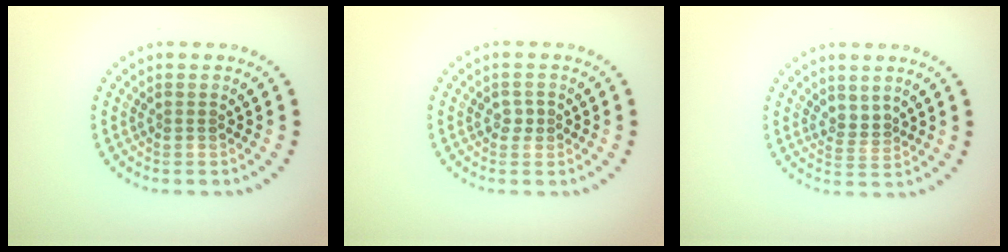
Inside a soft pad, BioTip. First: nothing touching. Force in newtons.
{"total": 1.1, "press": 1.1, "slide": 0.3}
{"total": 1.5, "press": 1.2, "slide": 0.9}